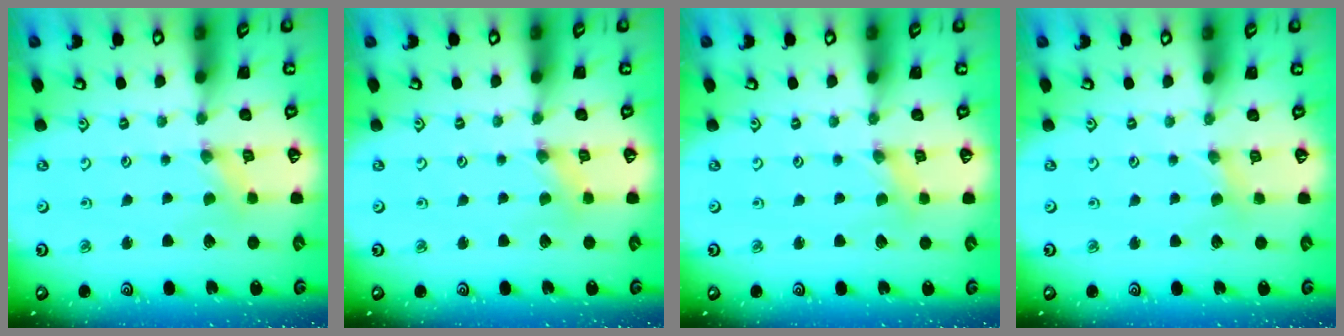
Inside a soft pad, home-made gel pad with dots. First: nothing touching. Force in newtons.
{"total": 0.7, "press": 0.6, "slide": 0.3}
{"total": 0.0}
{"total": 1.5, "press": 1.5, "slide": 0.3}